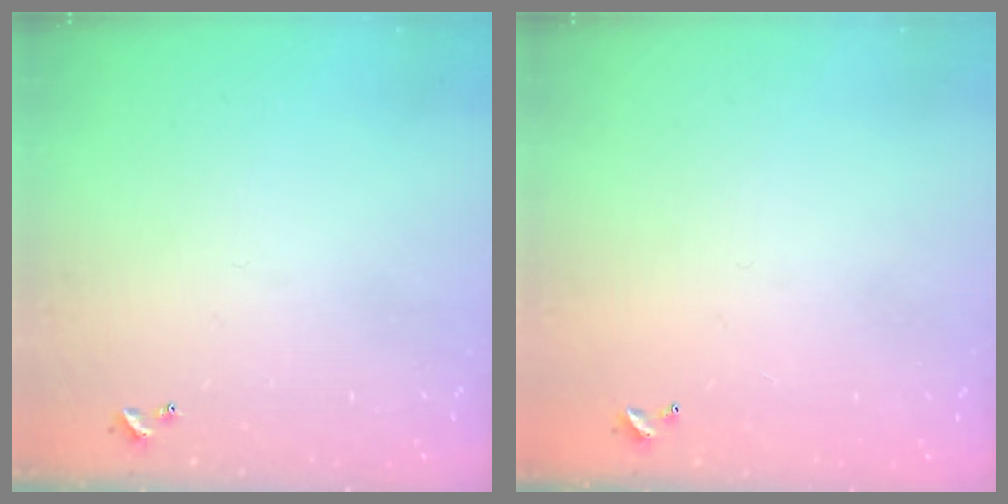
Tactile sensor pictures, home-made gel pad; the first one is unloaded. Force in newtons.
{"total": 2.8, "press": 2.8, "slide": 0.1}